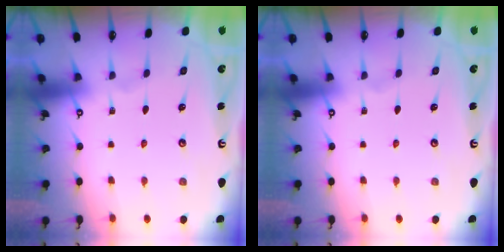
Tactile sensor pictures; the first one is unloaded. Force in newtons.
{"total": 0.0}